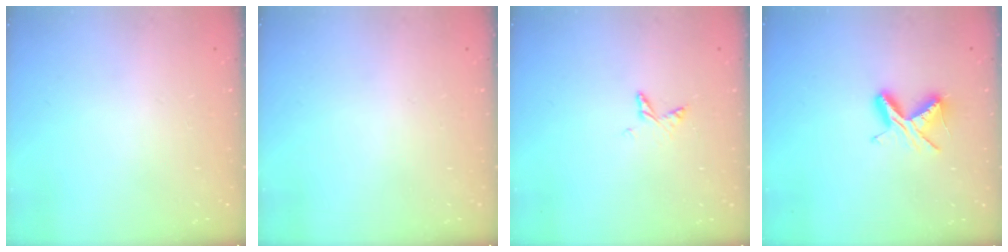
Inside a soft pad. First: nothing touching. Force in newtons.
{"total": 0.0}
{"total": 4.6, "press": 4.6, "slide": 0.5}
{"total": 6.7, "press": 6.6, "slide": 0.6}